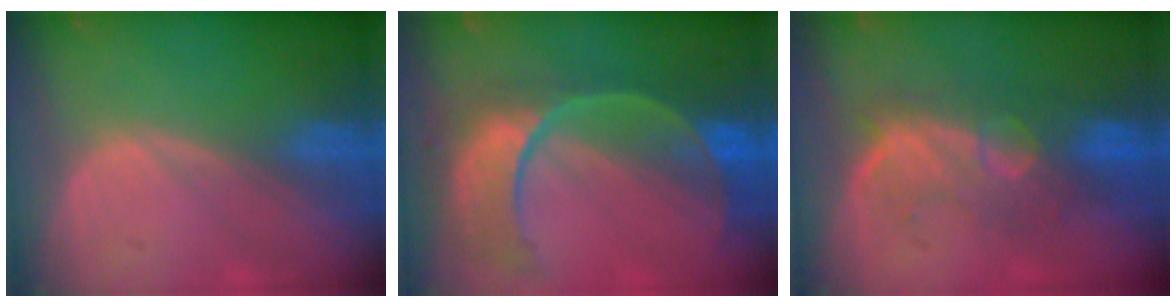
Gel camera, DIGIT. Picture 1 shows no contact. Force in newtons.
{"total": 11.1, "press": 9.4, "slide": 5.9}
{"total": 9.0, "press": 8.3, "slide": 3.4}